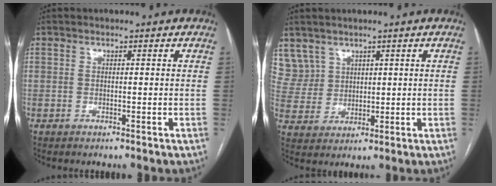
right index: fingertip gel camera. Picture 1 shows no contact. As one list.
[{"total": 7.0, "force": [4.5, 5.4, 0.2], "torque": [-0.012, 0.019, 0.106]}]